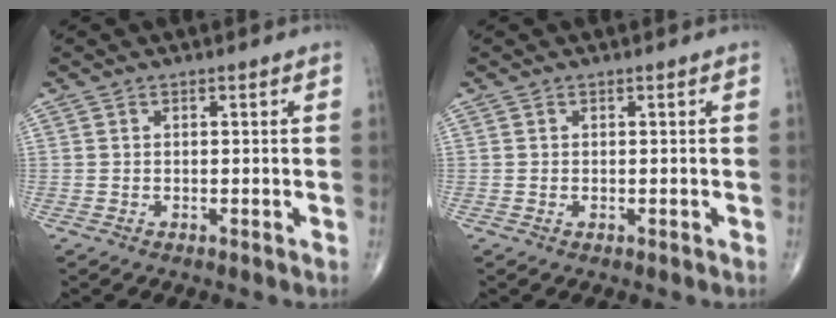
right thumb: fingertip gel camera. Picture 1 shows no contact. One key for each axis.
{"total": 0.0}